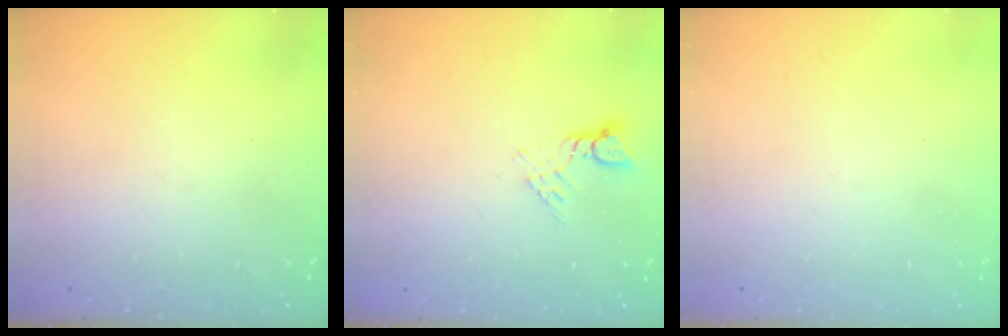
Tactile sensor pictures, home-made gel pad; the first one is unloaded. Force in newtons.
{"total": 4.0, "press": 4.0, "slide": 0.4}
{"total": 0.0}